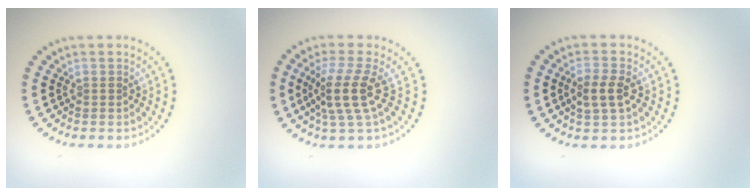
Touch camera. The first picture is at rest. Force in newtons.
{"total": 3.7, "press": 2.7, "slide": 2.4}
{"total": 2.5, "press": 2.5, "slide": 0.6}